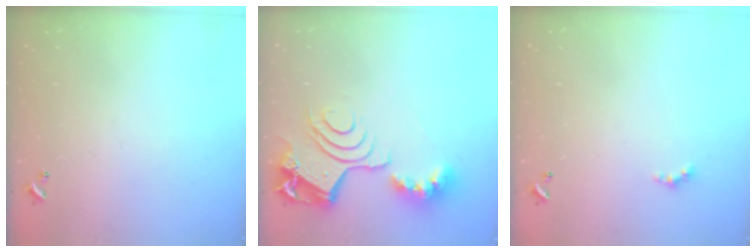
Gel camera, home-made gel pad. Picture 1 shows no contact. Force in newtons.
{"total": 14.2, "press": 14.0, "slide": 1.9}
{"total": 1.7, "press": 1.6, "slide": 0.5}